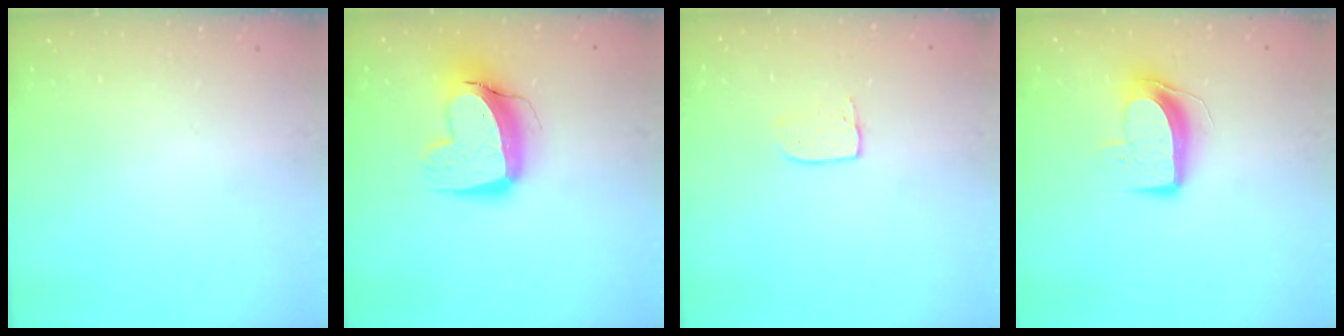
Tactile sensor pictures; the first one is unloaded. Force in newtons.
{"total": 14.0, "press": 14.0, "slide": 1.5}
{"total": 3.6, "press": 3.6, "slide": 0.2}
{"total": 9.2, "press": 9.2, "slide": 0.7}